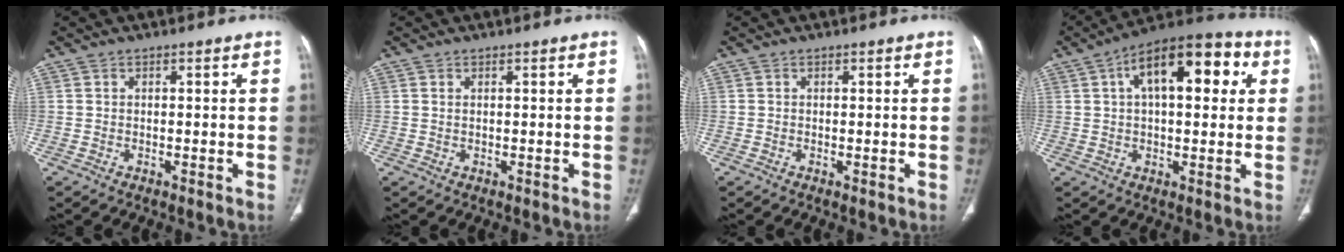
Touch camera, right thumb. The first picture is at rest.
{"total": 0.0}
{"total": 0.0}
{"total": 17.1, "force": [5.0, 8.1, 14.1], "torque": [-0.180, 0.028, 0.067]}